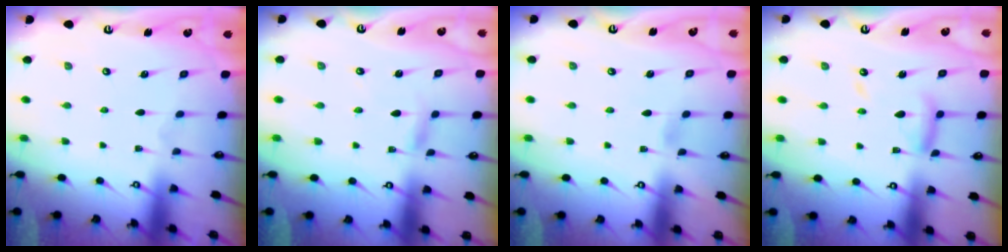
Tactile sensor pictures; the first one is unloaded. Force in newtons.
{"total": 2.8, "press": 2.8, "slide": 0.4}
{"total": 2.1, "press": 2.1, "slide": 0.3}
{"total": 12.2, "press": 12.2, "slide": 1.1}